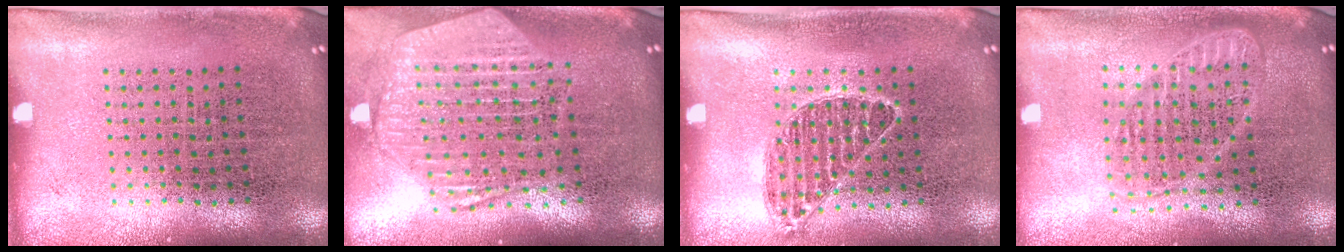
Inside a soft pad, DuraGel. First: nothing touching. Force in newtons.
{"total": 2.7, "press": 2.2, "slide": 1.5}
{"total": 0.6, "press": 0.6, "slide": 0.1}
{"total": 1.8, "press": 1.5, "slide": 0.9}